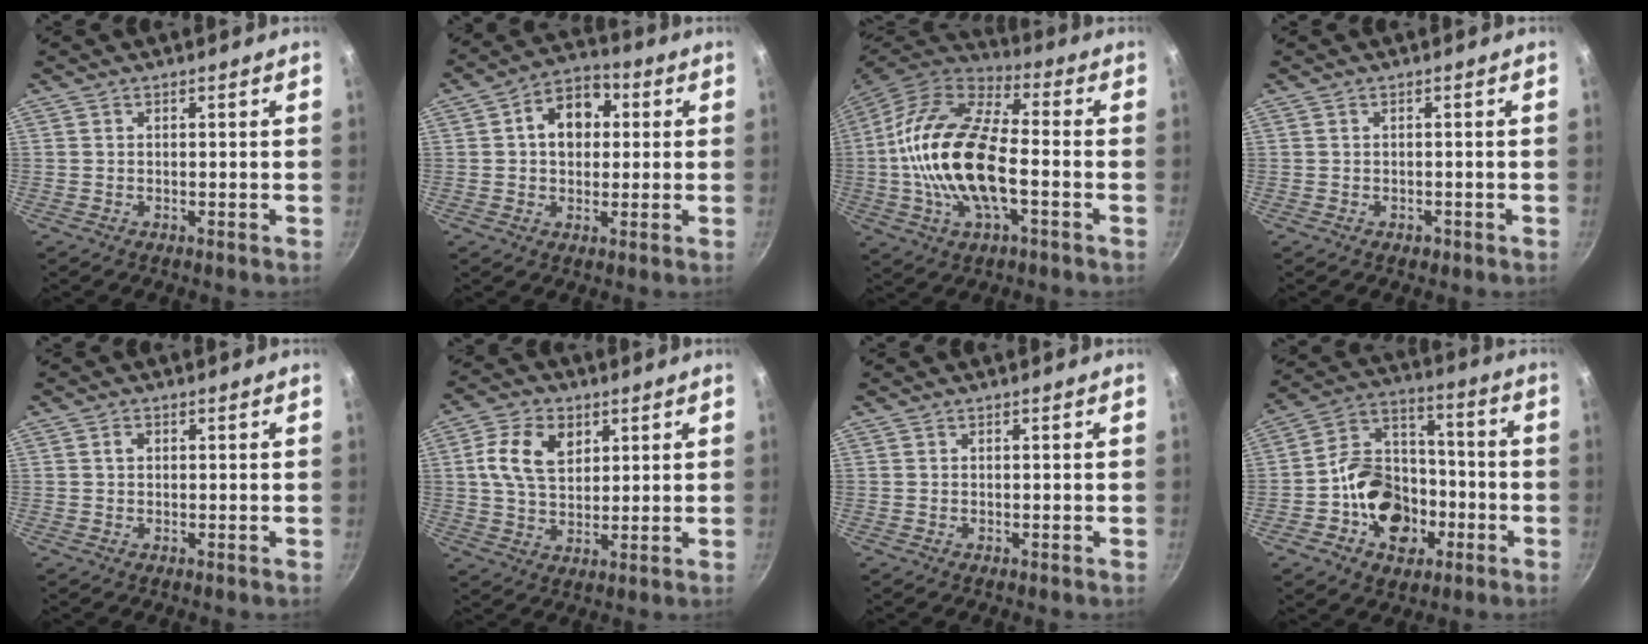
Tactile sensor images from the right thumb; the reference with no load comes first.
{"total": 10.0, "force": [1.8, 7.4, 6.5], "torque": [-0.052, 0.017, 0.014]}
{"total": 20.7, "force": [-2.5, 9.6, 18.1], "torque": [-0.338, 0.030, -0.060]}
{"total": 1.0, "force": [-0.5, 0.7, 0.4], "torque": [-0.002, 0.005, -0.002]}
{"total": 1.2, "force": [0.3, 1.0, 0.7], "torque": [-0.008, 0.005, 0.005]}
{"total": 9.9, "force": [3.2, 6.7, 6.6], "torque": [-0.106, -0.003, 0.055]}
{"total": 0.0}
{"total": 17.1, "force": [-5.1, 13.2, 9.5], "torque": [-0.128, 0.050, -0.090]}